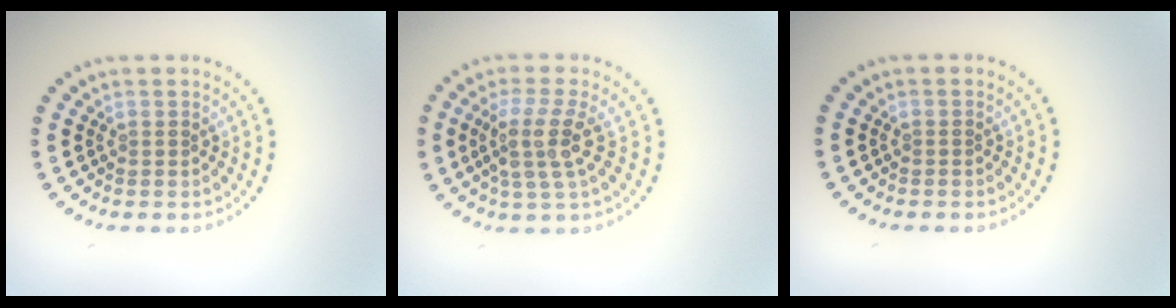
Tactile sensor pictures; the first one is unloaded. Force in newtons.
{"total": 3.7, "press": 2.9, "slide": 2.4}
{"total": 0.0}